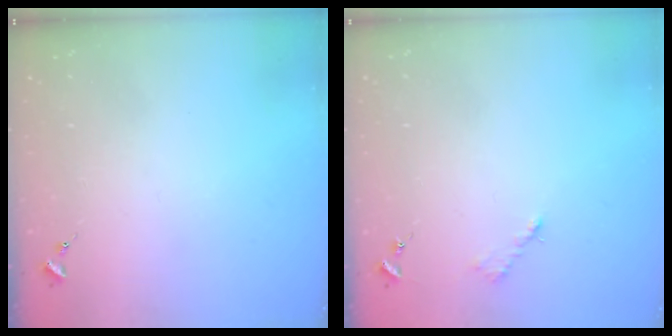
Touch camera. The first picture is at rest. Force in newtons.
{"total": 2.6, "press": 2.6, "slide": 0.4}